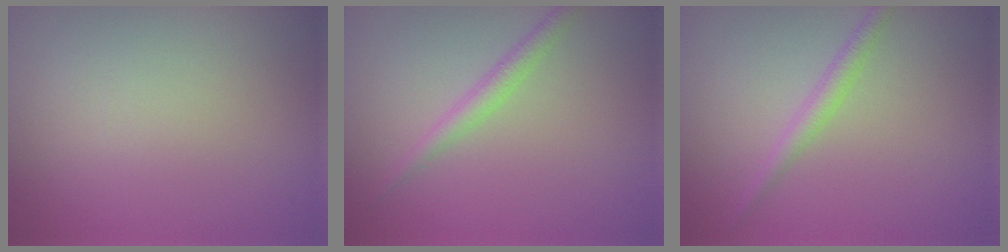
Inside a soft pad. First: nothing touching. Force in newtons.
{"total": 1.9, "press": 1.9, "slide": 0.1}
{"total": 1.8, "press": 1.8, "slide": 0.1}